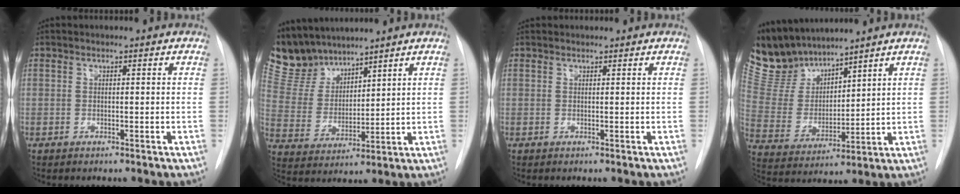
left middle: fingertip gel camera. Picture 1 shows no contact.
{"total": 8.9, "force": [8.3, 3.0, 1.0], "torque": [-0.035, 0.007, 0.182]}
{"total": 1.1, "force": [1.0, 0.4, 0.0], "torque": [-0.002, 0.013, 0.016]}
{"total": 10.5, "force": [9.9, 2.9, 1.9], "torque": [-0.058, 0.007, 0.216]}